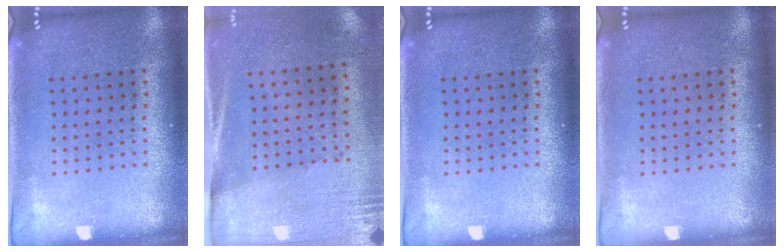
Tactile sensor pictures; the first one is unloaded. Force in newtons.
{"total": 2.7, "press": 2.4, "slide": 1.3}
{"total": 0.0}
{"total": 0.0}